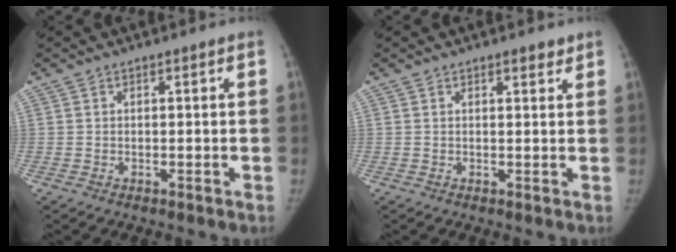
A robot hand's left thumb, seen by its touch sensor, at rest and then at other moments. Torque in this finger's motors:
{"motor_torque": [0.31, -0.22, 0.12, -0.12, 0.11]}